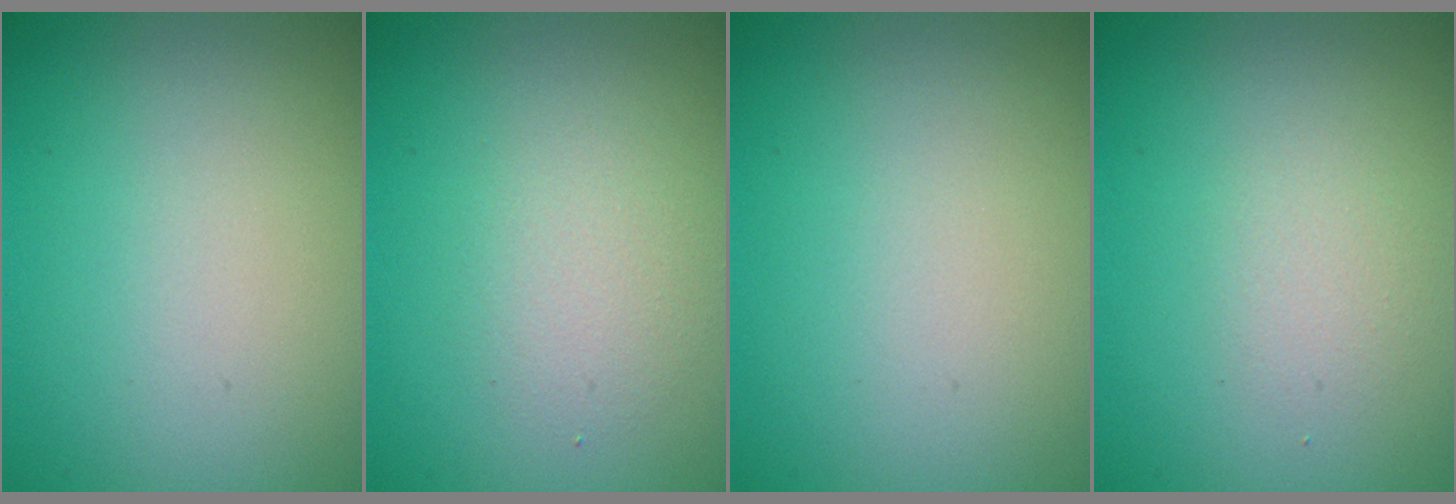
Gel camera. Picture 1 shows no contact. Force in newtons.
{"total": 2.0, "press": 2.0, "slide": 0.1}
{"total": 0.0}
{"total": 1.3, "press": 1.3, "slide": 0.0}